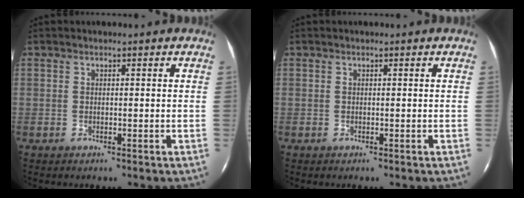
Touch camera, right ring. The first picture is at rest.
{"total": 0.0}